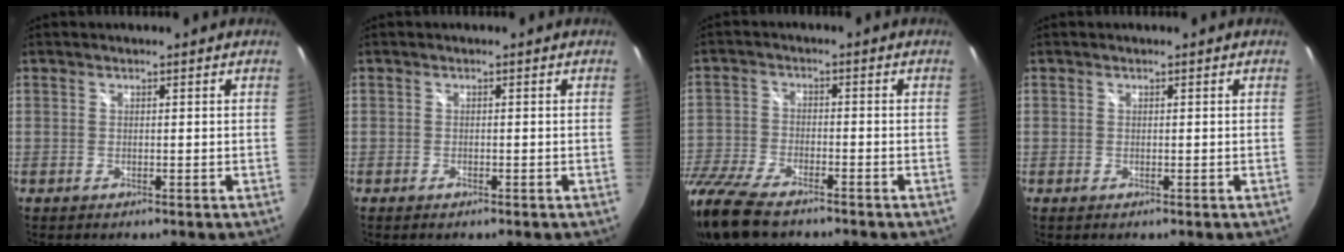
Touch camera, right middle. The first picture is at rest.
{"total": 0.7, "force": [-0.6, 0.3, 0.2], "torque": [-0.005, -0.001, -0.012]}
{"total": 16.5, "force": [-12.8, 5.8, 8.5], "torque": [-0.216, -0.039, -0.241]}
{"total": 0.0}